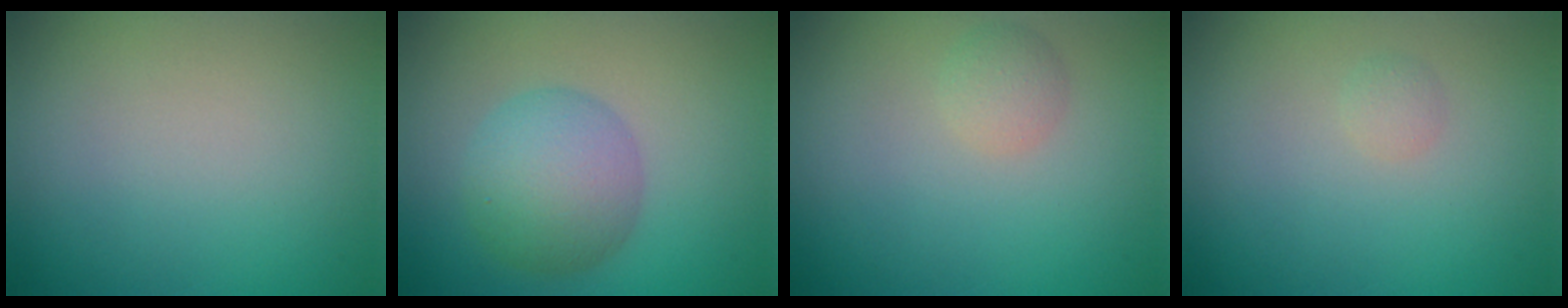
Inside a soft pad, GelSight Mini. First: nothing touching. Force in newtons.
{"total": 5.0, "press": 5.0, "slide": 0.2}
{"total": 1.4, "press": 1.4, "slide": 0.0}
{"total": 0.7, "press": 0.7, "slide": 0.0}